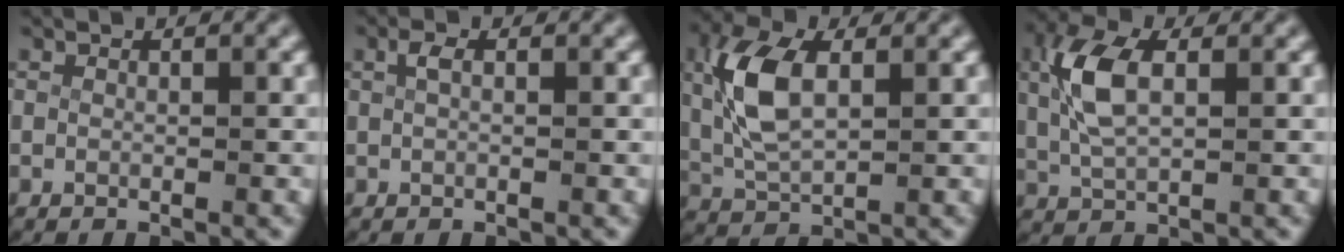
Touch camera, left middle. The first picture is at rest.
{"total": 0.8, "force": [0.2, 0.2, 0.7], "torque": [-0.021, -0.002, 0.008]}
{"total": 5.7, "force": [1.2, 3.1, 4.7], "torque": [-0.120, -0.007, 0.030]}
{"total": 4.7, "force": [1.0, 2.2, 4.0], "torque": [-0.097, -0.001, 0.023]}